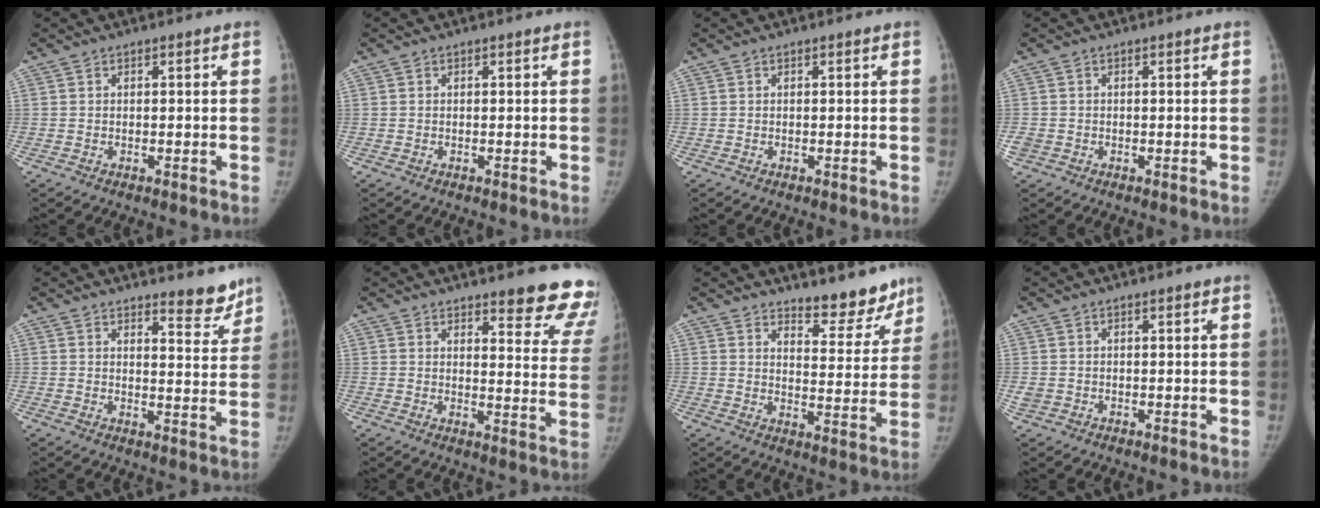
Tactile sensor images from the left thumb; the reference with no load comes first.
{"total": 0.0}
{"total": 0.0}
{"total": 1.7, "force": [-0.6, 1.5, 0.6], "torque": [-0.013, 0.001, -0.010]}
{"total": 5.7, "force": [5.0, 1.6, 2.2], "torque": [-0.004, -0.044, 0.066]}
{"total": 14.1, "force": [11.4, 3.8, 7.4], "torque": [-0.039, -0.079, 0.120]}
{"total": 9.4, "force": [8.1, 3.2, 3.4], "torque": [-0.007, -0.070, 0.116]}
{"total": 1.3, "force": [0.0, 1.2, 0.5], "torque": [-0.011, 0.001, 0.005]}